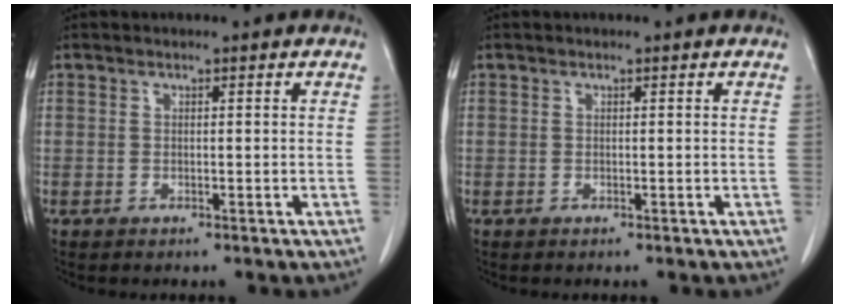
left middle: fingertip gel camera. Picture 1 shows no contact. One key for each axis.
{"total": 0.0}